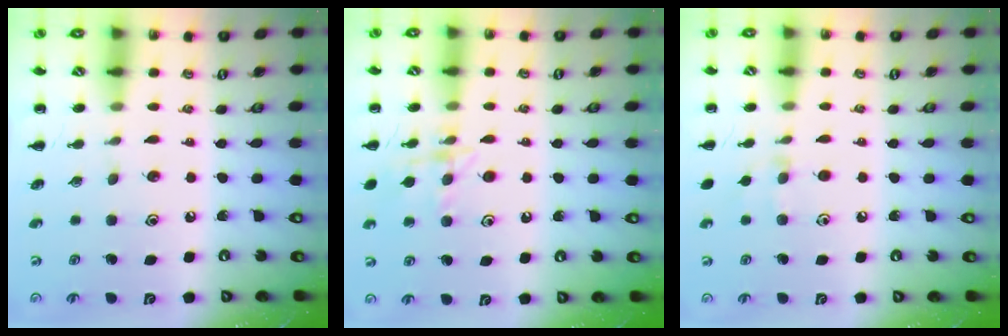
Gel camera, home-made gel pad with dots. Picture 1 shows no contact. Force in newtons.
{"total": 11.7, "press": 11.7, "slide": 0.8}
{"total": 6.6, "press": 6.3, "slide": 2.0}